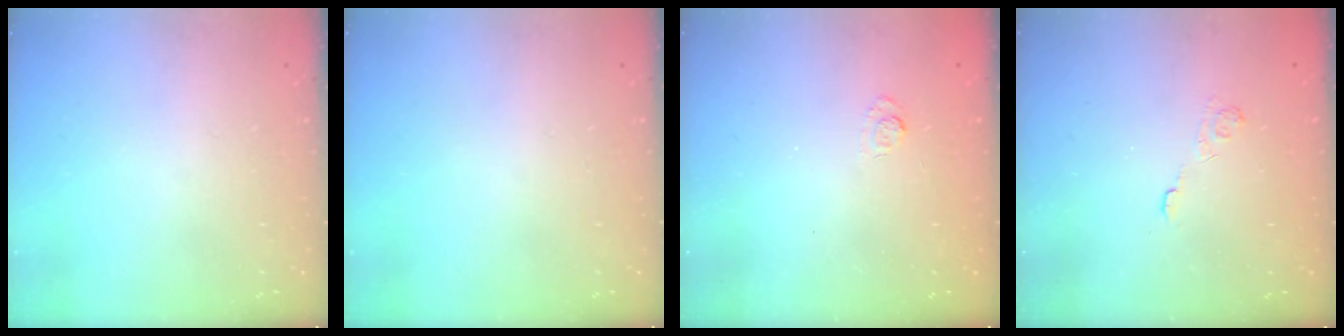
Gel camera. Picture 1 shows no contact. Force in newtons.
{"total": 0.0}
{"total": 2.6, "press": 2.2, "slide": 1.4}
{"total": 2.8, "press": 2.3, "slide": 1.5}